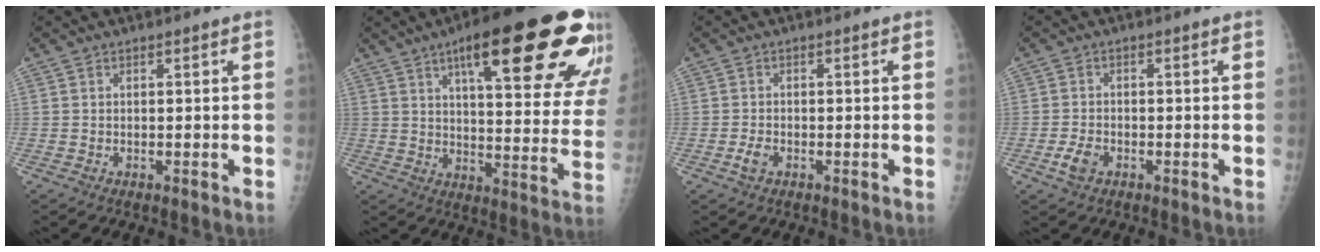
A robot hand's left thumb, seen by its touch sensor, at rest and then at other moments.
{"total": 29.2, "force": [16.1, 7.6, 23.2], "torque": [-0.252, -0.034, 0.221]}
{"total": 2.0, "force": [-0.9, 1.2, 1.3], "torque": [-0.028, 0.002, -0.018]}
{"total": 3.1, "force": [-1.5, 1.9, 1.9], "torque": [-0.039, 0.004, -0.027]}